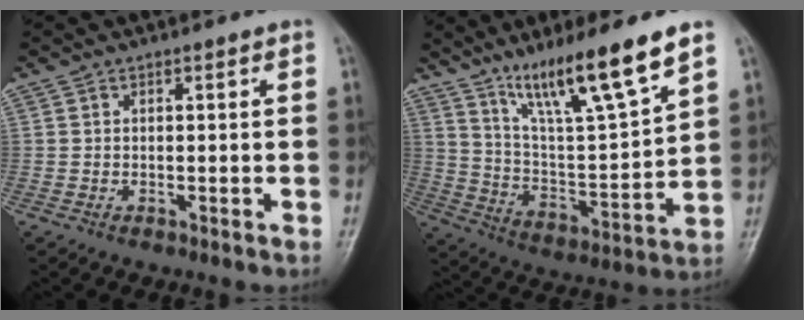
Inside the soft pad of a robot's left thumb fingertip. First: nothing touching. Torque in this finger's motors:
{"motor_torque": [0.90, 0.85, 1.50, -1.27, 0.13]}